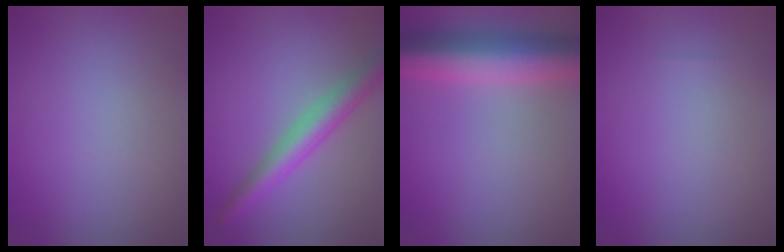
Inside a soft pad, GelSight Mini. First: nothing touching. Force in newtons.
{"total": 4.2, "press": 4.2, "slide": 0.1}
{"total": 8.9, "press": 8.9, "slide": 0.4}
{"total": 0.0}